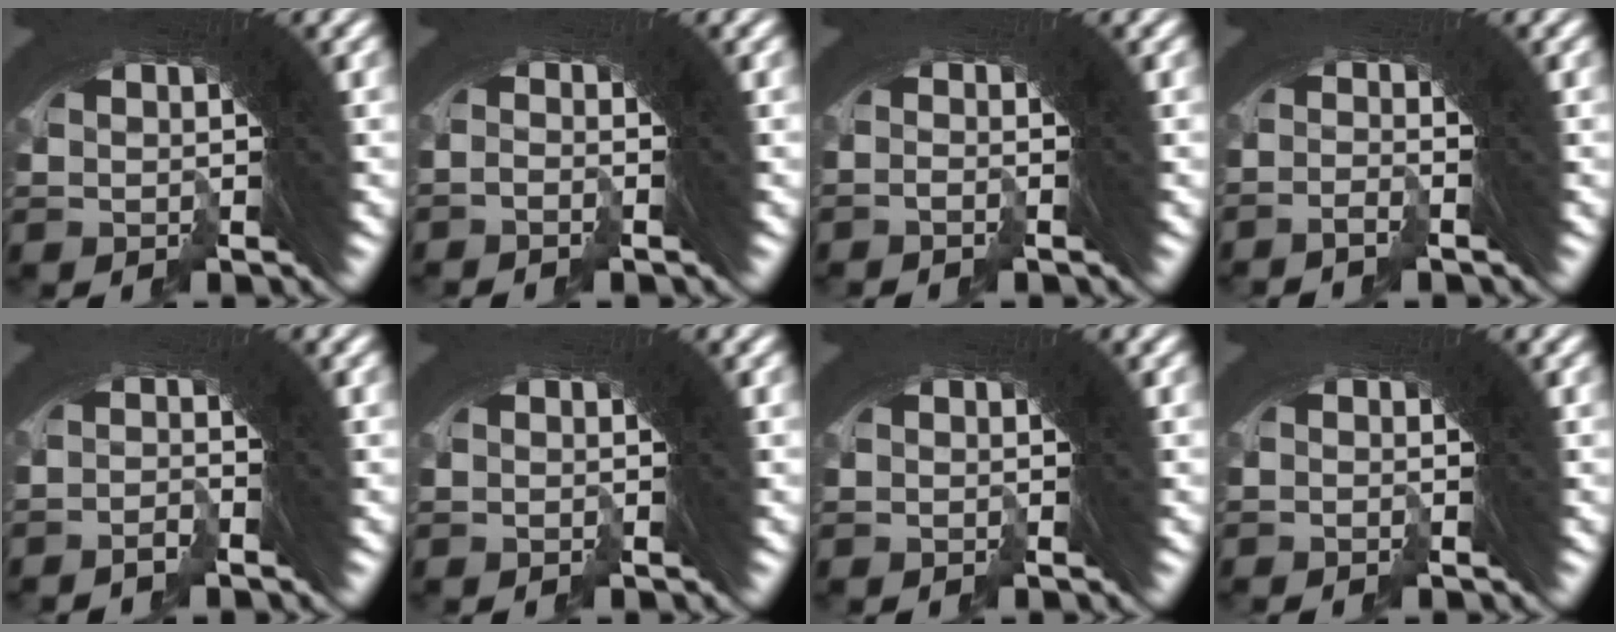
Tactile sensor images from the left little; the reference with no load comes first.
{"total": 2.5, "force": [-0.6, -1.6, -1.8], "torque": [0.041, 0.005, -0.013]}
{"total": 2.0, "force": [-0.3, -1.4, -1.3], "torque": [0.031, 0.005, -0.008]}
{"total": 2.6, "force": [-1.1, -1.6, -1.7], "torque": [0.040, 0.005, -0.024]}
{"total": 3.5, "force": [-2.2, -1.4, -2.3], "torque": [0.045, 0.003, -0.043]}
{"total": 1.3, "force": [-0.4, -0.8, -1.0], "torque": [0.018, -0.002, -0.006]}
{"total": 0.9, "force": [-0.2, -0.6, -0.7], "torque": [0.013, 0.001, -0.003]}
{"total": 1.6, "force": [-0.3, -1.1, -1.2], "torque": [0.027, 0.004, -0.007]}